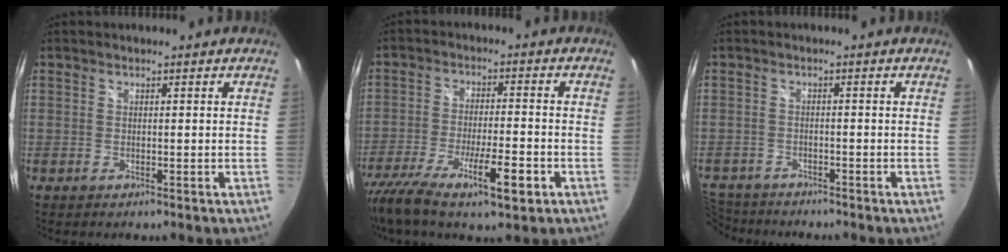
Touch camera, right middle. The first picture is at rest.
{"total": 16.1, "force": [-10.0, 3.5, 12.1], "torque": [-0.244, -0.047, -0.175]}
{"total": 7.3, "force": [-6.3, 3.3, 1.4], "torque": [-0.062, -0.002, -0.118]}